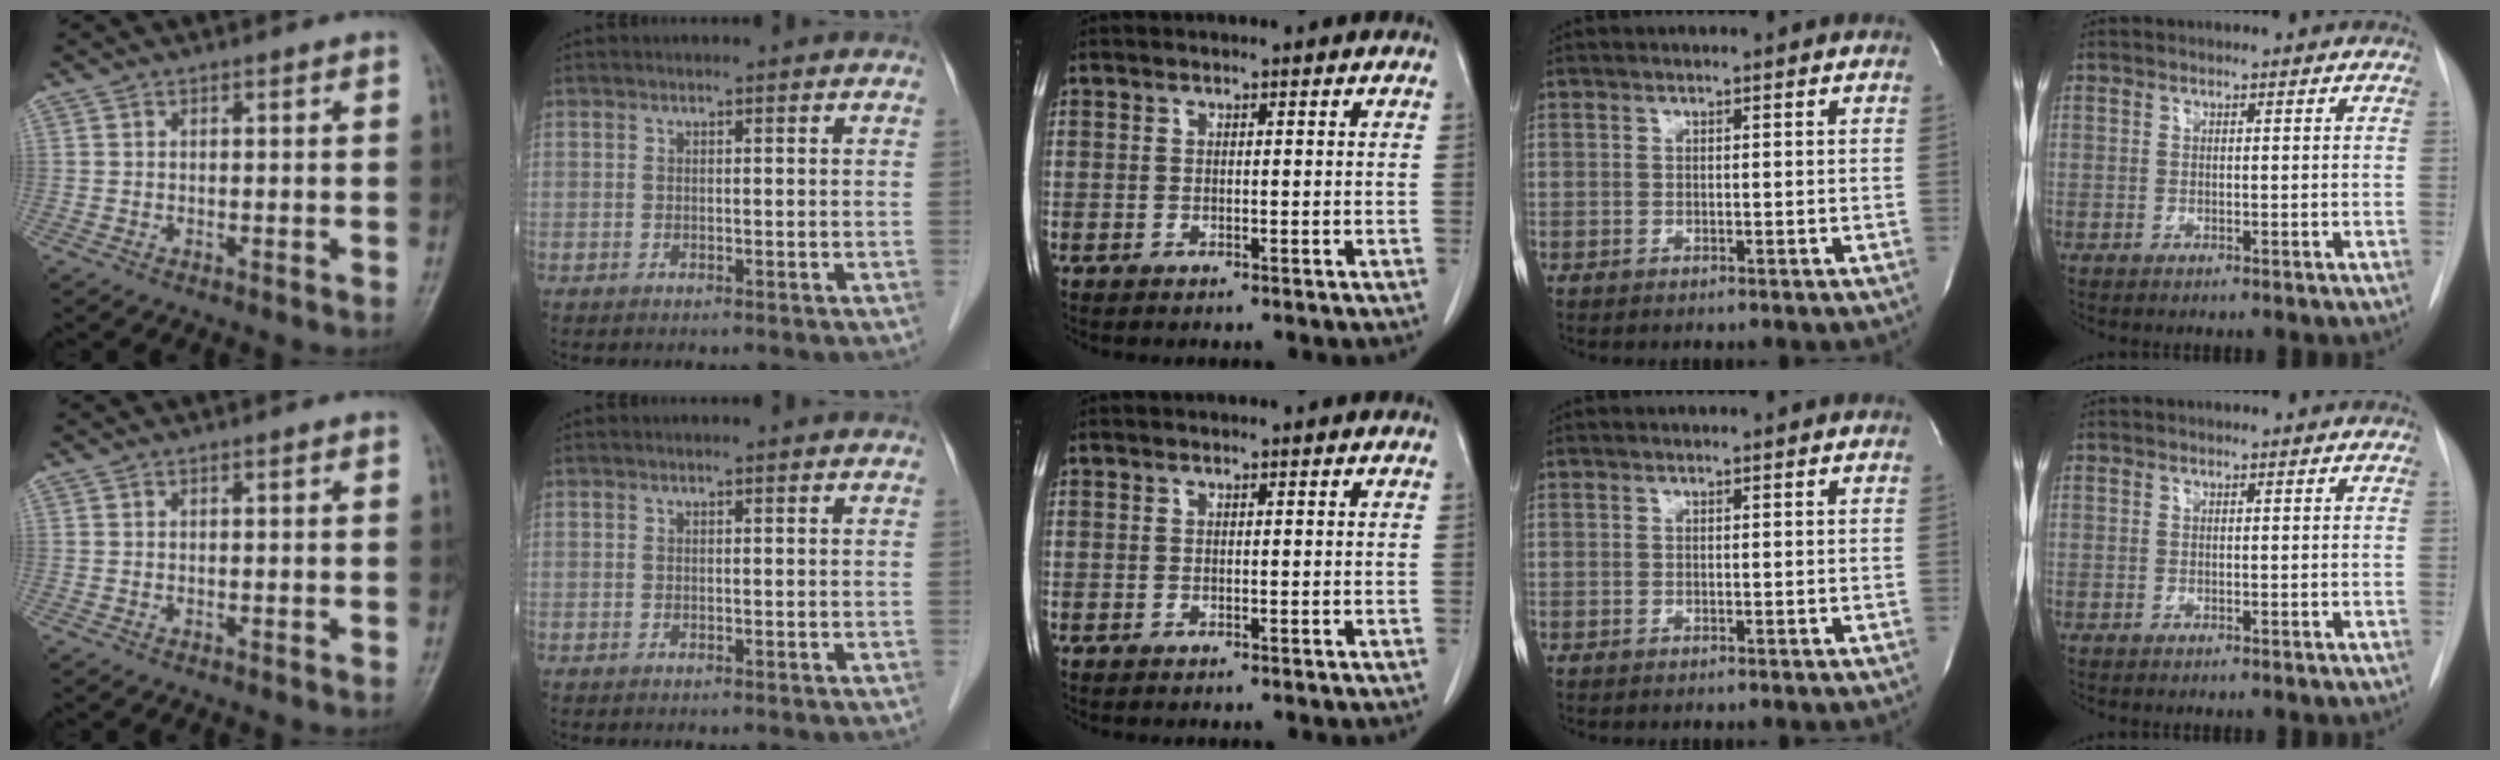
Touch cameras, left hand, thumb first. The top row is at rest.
{}